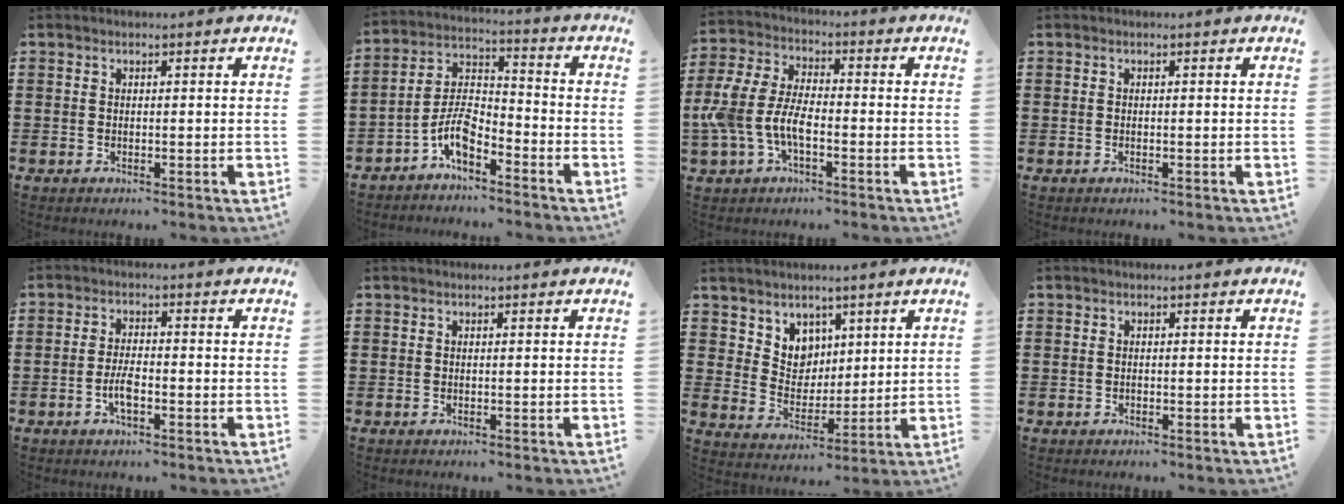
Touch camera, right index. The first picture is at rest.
{"total": 6.9, "force": [-4.6, 2.8, 4.2], "torque": [-0.102, 0.003, -0.094]}
{"total": 7.6, "force": [-2.7, 4.1, 5.8], "torque": [-0.156, -0.003, -0.060]}
{"total": 0.0}
{"total": 3.7, "force": [-1.4, 1.3, 3.2], "torque": [-0.078, -0.003, -0.032]}
{"total": 0.0}
{"total": 5.9, "force": [3.8, 4.5, 0.4], "torque": [-0.038, -0.006, 0.073]}
{"total": 0.6, "force": [-0.2, 0.6, 0.1], "torque": [-0.002, 0.004, -0.006]}